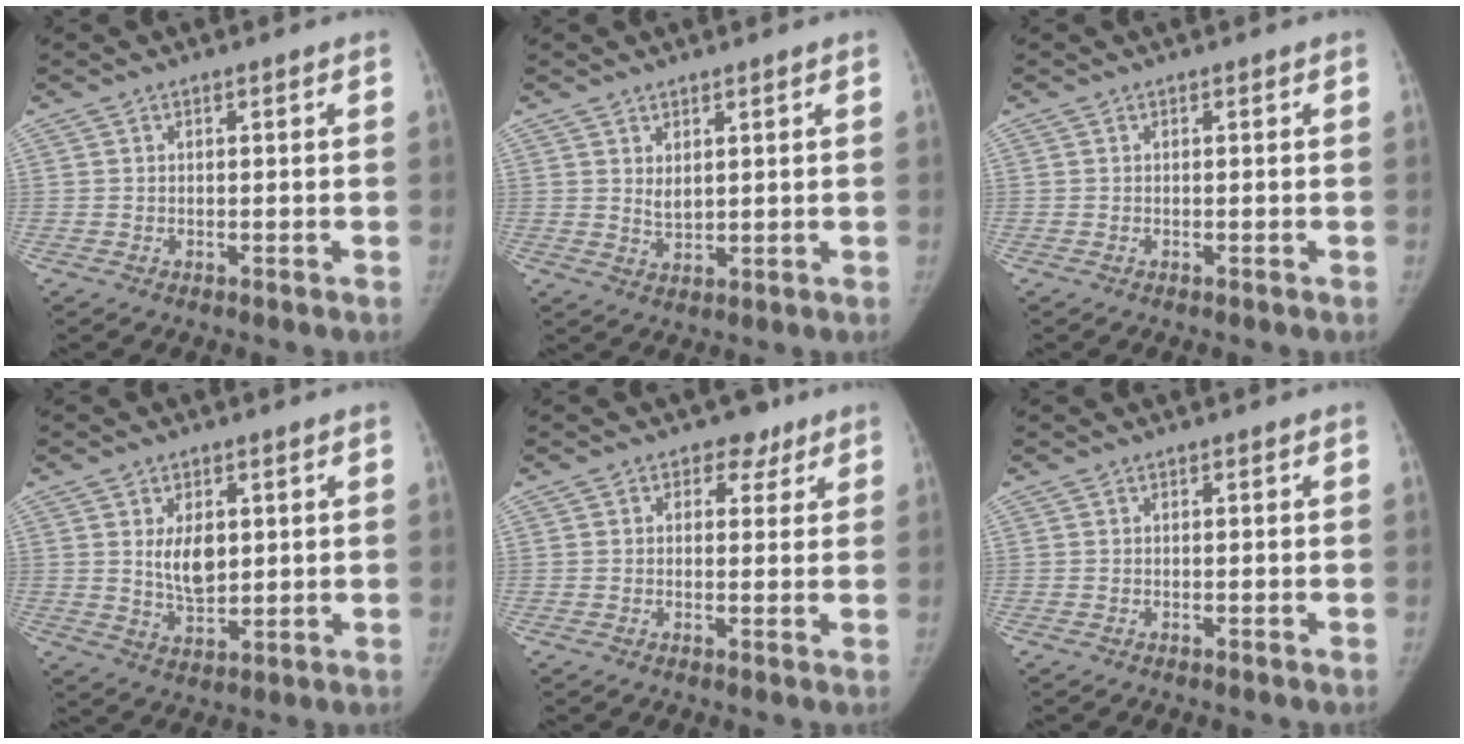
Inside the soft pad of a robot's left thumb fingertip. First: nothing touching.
{"total": 2.8, "force": [1.2, 1.4, 2.0], "torque": [-0.027, -0.021, 0.025]}
{"total": 0.0}
{"total": 6.8, "force": [1.5, 4.1, 5.2], "torque": [-0.067, -0.021, 0.033]}
{"total": 4.2, "force": [2.2, 3.2, 1.5], "torque": [0.006, -0.005, 0.025]}
{"total": 0.0}